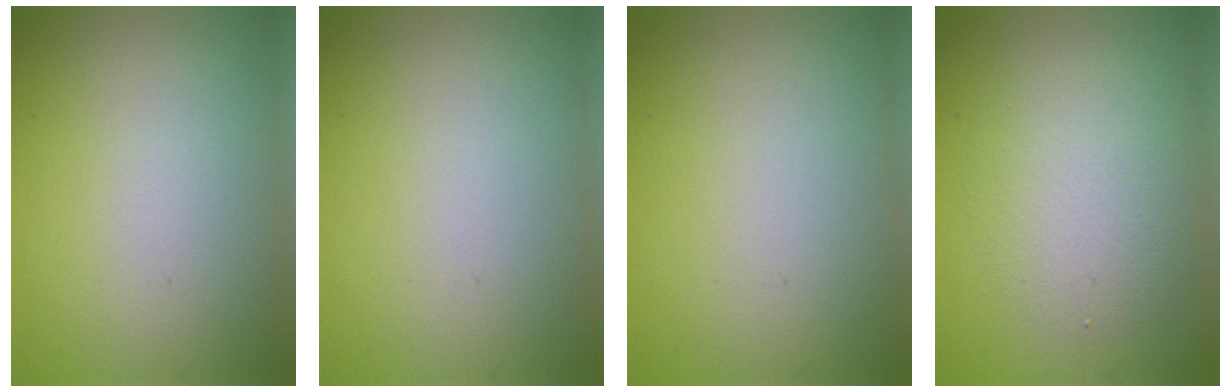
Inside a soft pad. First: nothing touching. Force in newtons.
{"total": 0.0}
{"total": 0.0}
{"total": 4.1, "press": 4.1, "slide": 0.1}